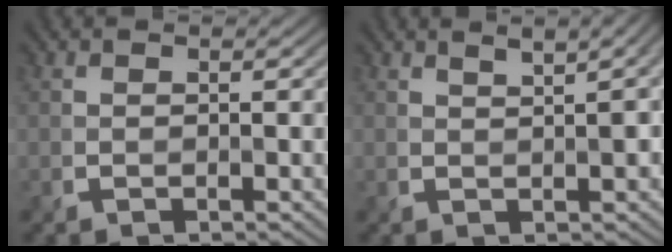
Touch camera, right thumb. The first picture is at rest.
{"total": 3.8, "force": [1.5, 1.1, 3.3], "torque": [-0.036, 0.020, 0.021]}